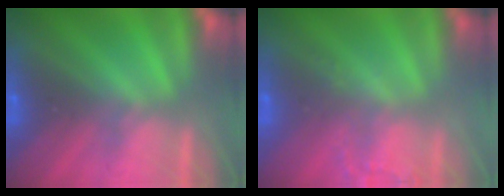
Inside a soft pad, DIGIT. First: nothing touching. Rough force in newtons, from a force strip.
{"total": 1.7}